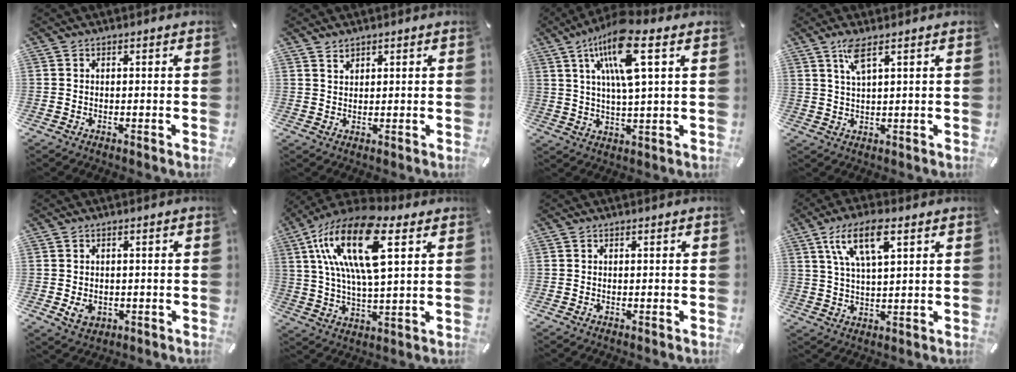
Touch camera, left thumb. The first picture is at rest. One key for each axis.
{"total": 1.8, "fx": 1.5, "fy": 1.0, "fz": 0.3, "tx": 0.001, "ty": -0.005, "tz": 0.028}
{"total": 13.6, "fx": 6.3, "fy": 3.0, "fz": 11.7, "tx": -0.224, "ty": -0.007, "tz": 0.102}
{"total": 4.9, "fx": 2.9, "fy": 0.8, "fz": 3.9, "tx": -0.086, "ty": 0.003, "tz": 0.049}
{"total": 3.6, "fx": -0.5, "fy": 3.0, "fz": 1.9, "tx": -0.030, "ty": -0.007, "tz": -0.011}
{"total": 20.7, "fx": 9.0, "fy": 8.1, "fz": 16.8, "tx": -0.343, "ty": -0.017, "tz": 0.147}
{"total": 0.0}
{"total": 10.7, "fx": 5.4, "fy": 3.9, "fz": 8.4, "tx": -0.171, "ty": 0.004, "tz": 0.094}